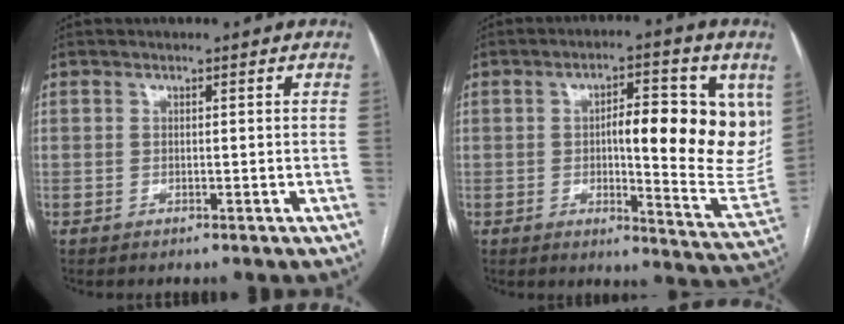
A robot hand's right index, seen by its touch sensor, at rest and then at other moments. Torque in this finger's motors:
{"motor_torque": [0.41, 0.17, 0.29, 0.10]}